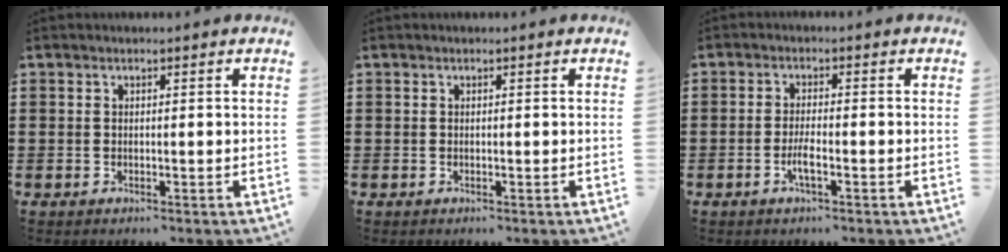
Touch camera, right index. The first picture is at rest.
{"total": 0.0}
{"total": 2.9, "force": [-1.3, 0.4, 2.6], "torque": [-0.052, -0.003, -0.024]}